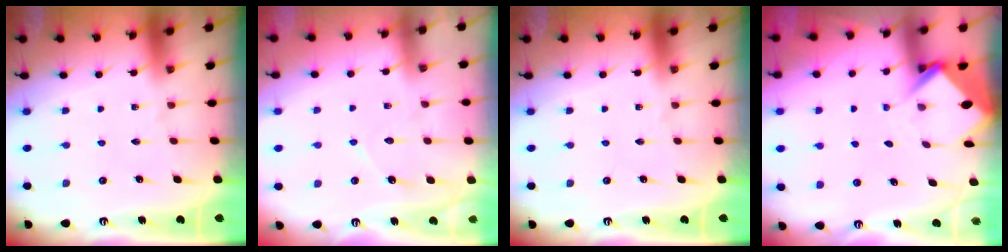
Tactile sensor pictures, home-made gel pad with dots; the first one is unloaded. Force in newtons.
{"total": 6.2, "press": 6.2, "slide": 0.4}
{"total": 0.0}
{"total": 3.8, "press": 3.8, "slide": 0.2}